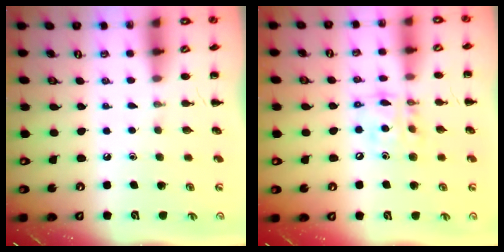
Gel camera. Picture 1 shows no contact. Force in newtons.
{"total": 13.0, "press": 12.7, "slide": 3.2}